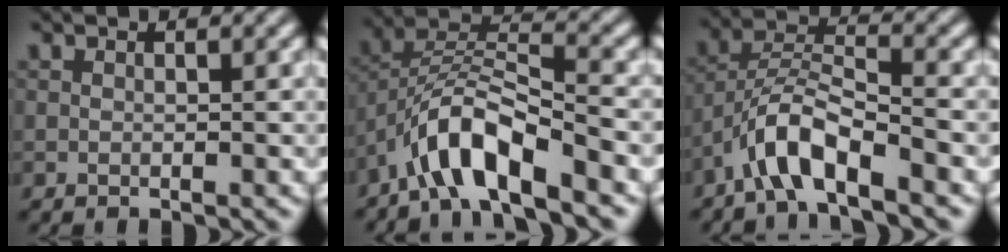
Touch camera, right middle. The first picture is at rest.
{"total": 6.8, "force": [-4.6, 1.8, 4.8], "torque": [-0.085, 0.010, -0.089]}
{"total": 5.1, "force": [-3.6, 1.2, 3.5], "torque": [-0.064, 0.011, -0.070]}